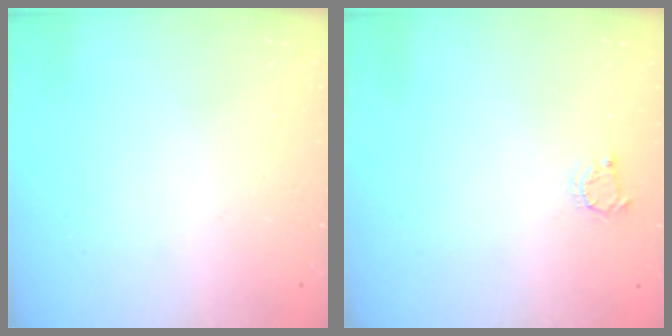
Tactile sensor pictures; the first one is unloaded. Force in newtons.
{"total": 2.6, "press": 2.6, "slide": 0.4}